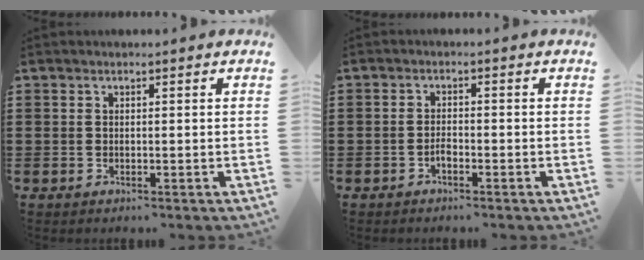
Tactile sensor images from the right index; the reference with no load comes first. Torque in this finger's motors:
{"motor_torque": [1.56, 0.58, 0.11, 0.00]}